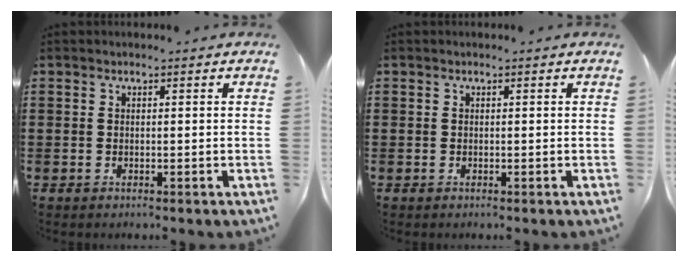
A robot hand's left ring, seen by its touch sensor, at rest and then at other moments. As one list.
[{"total": 0.0}]